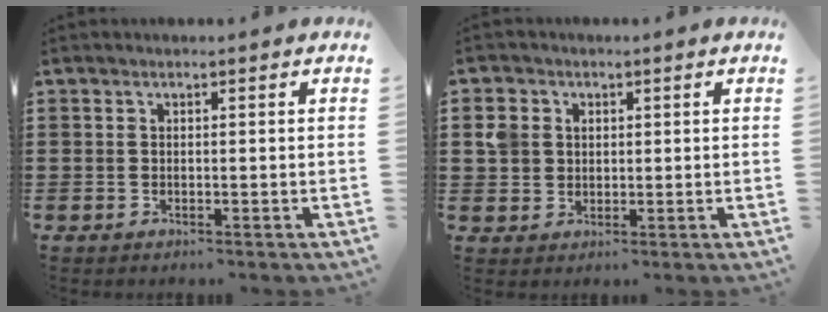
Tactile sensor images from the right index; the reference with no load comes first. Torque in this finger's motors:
{"motor_torque": [0.14, -0.05, 0.05, 0.03]}